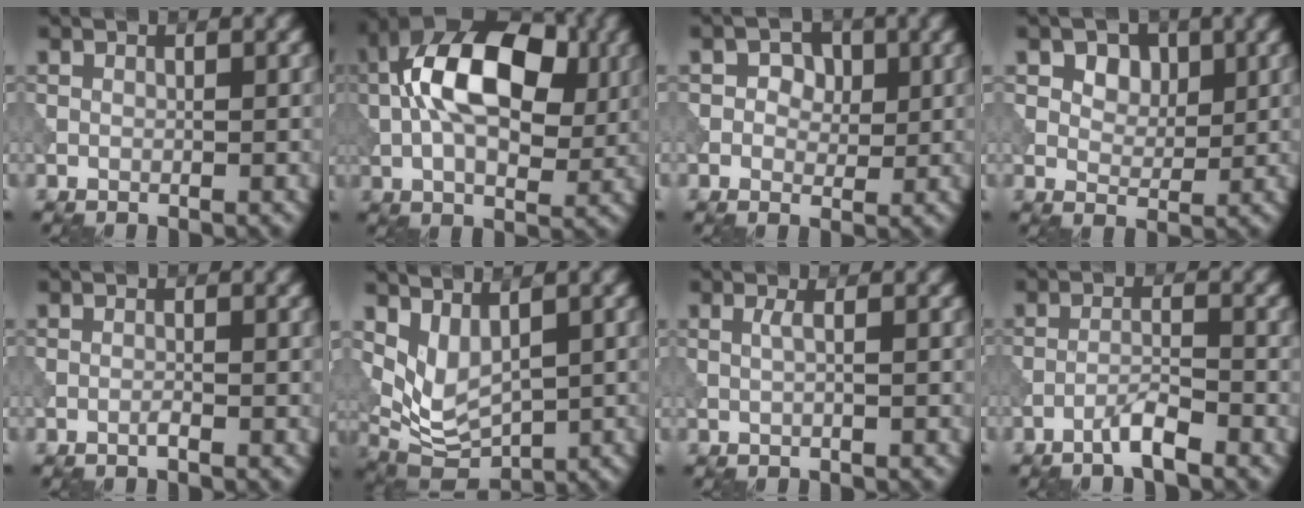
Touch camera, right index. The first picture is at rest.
{"total": 12.2, "force": [1.5, 7.1, 9.8], "torque": [-0.173, 0.018, 0.010]}
{"total": 2.9, "force": [0.7, 2.2, 1.6], "torque": [-0.017, 0.000, -0.005]}
{"total": 3.5, "force": [1.7, 2.4, 2.0], "torque": [-0.040, -0.007, 0.027]}
{"total": 0.7, "force": [-0.5, 0.0, 0.4], "torque": [-0.011, -0.002, -0.013]}
{"total": 4.5, "force": [1.8, 2.3, 3.4], "torque": [-0.076, -0.023, 0.048]}
{"total": 1.3, "force": [0.1, 0.4, 1.2], "torque": [-0.022, -0.001, -0.006]}
{"total": 2.6, "force": [-2.0, 0.2, 1.7], "torque": [-0.031, 0.007, -0.044]}